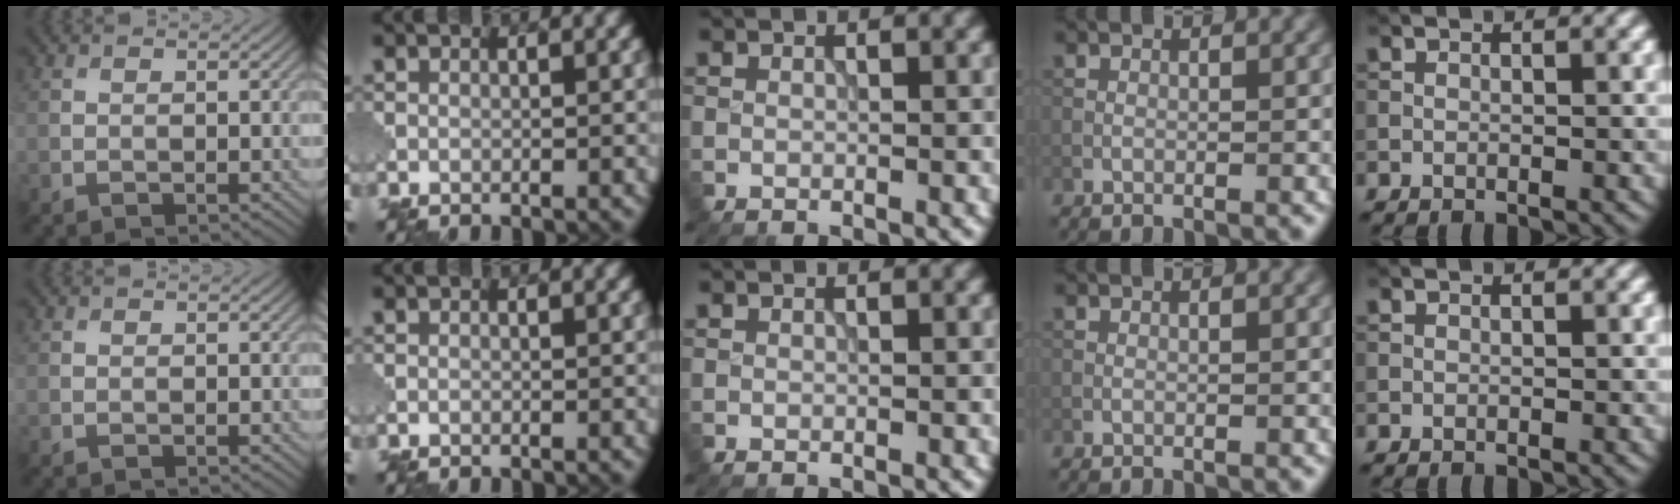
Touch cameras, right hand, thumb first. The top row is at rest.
{}